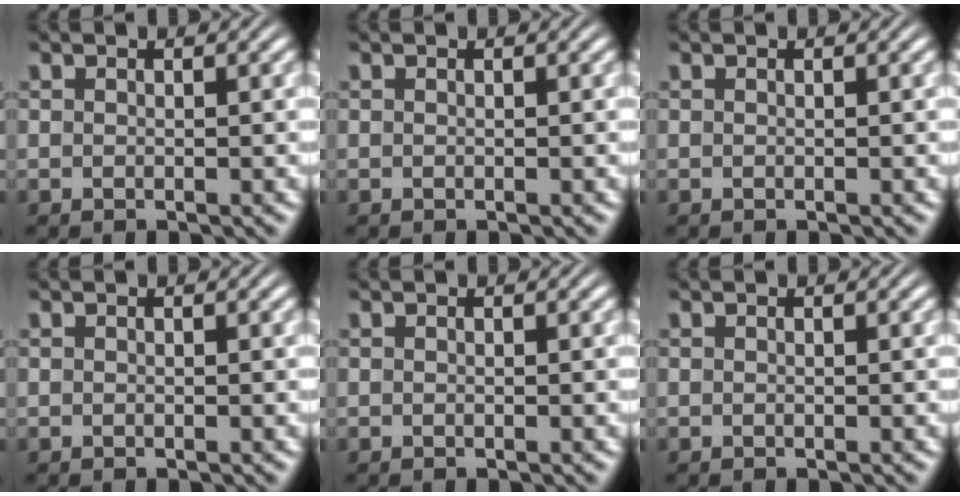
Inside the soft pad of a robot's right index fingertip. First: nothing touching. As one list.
[{"total": 0.0}, {"total": 0.0}, {"total": 0.0}, {"total": 0.0}, {"total": 0.0}]